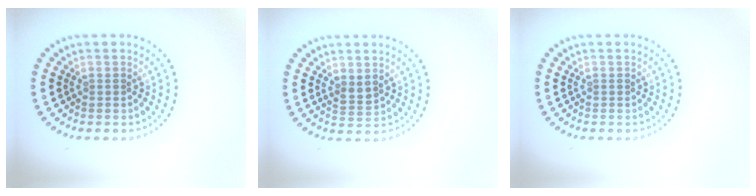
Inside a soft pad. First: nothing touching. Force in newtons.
{"total": 1.3, "press": 1.1, "slide": 0.5}
{"total": 0.0}